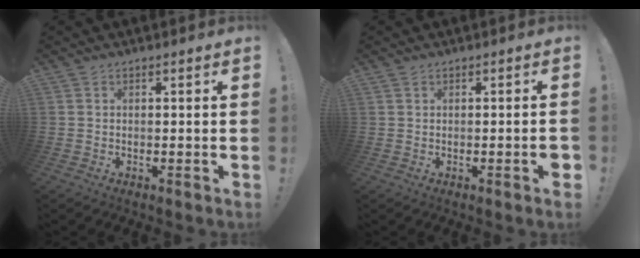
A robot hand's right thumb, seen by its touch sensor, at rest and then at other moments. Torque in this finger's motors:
{"motor_torque": [-0.02, 0.08, 0.12, 0.05, 0.01]}